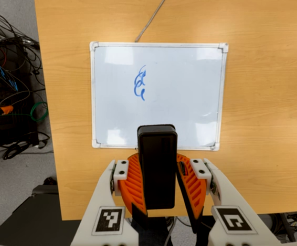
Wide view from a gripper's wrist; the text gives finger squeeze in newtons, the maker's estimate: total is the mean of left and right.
{"total": 8.8, "left": 9.1, "right": 8.4}